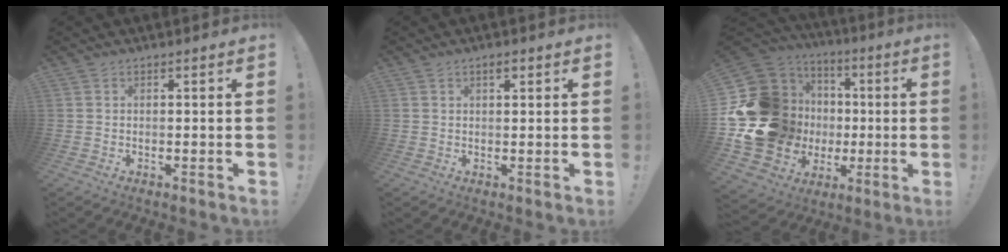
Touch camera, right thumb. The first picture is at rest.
{"total": 1.9, "force": [1.1, 0.7, 1.4], "torque": [-0.023, 0.000, 0.018]}
{"total": 25.0, "force": [-0.6, 21.2, 13.2], "torque": [-0.253, -0.017, 0.067]}